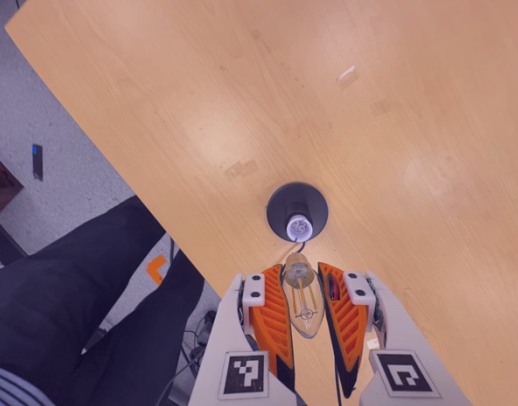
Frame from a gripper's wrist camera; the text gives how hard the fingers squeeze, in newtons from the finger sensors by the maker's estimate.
{"total": 23.6, "left": 25.8, "right": 21.5}